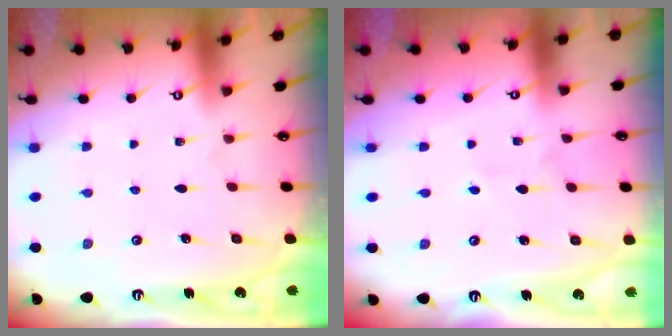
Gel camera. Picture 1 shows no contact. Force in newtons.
{"total": 1.8, "press": 1.8, "slide": 0.2}